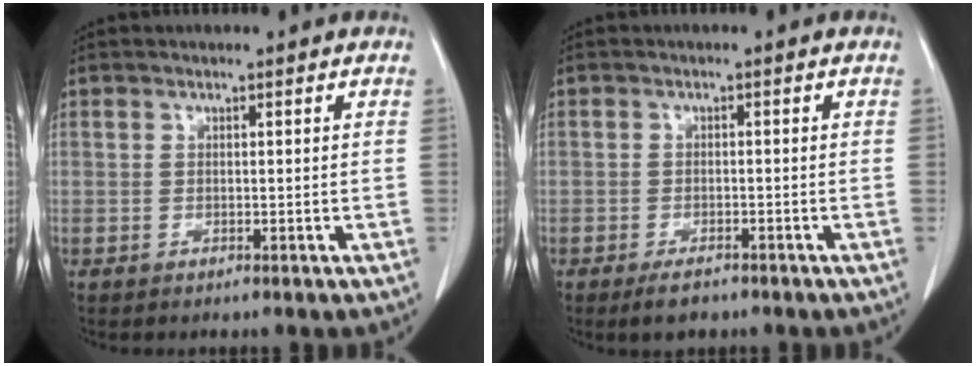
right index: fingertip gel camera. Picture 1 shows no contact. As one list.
[{"total": 2.9, "force": [-2.1, 1.1, 1.6], "torque": [-0.032, -0.004, -0.029]}]